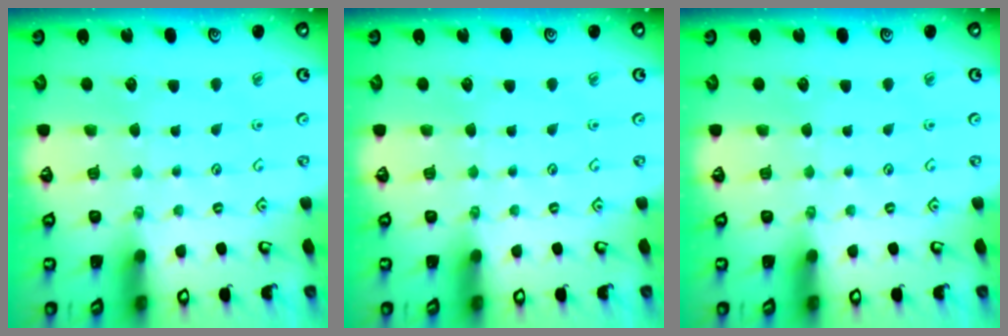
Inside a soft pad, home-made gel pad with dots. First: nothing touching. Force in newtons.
{"total": 0.0}
{"total": 0.0}